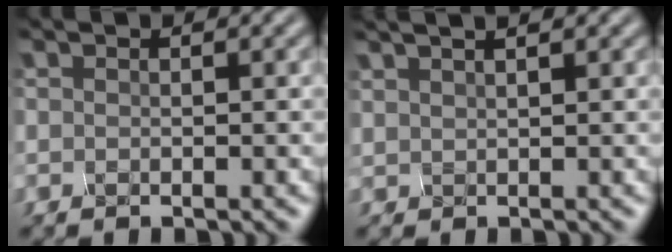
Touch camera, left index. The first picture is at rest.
{"total": 2.6, "force": [2.3, 0.5, 1.2], "torque": [-0.010, 0.030, 0.014]}